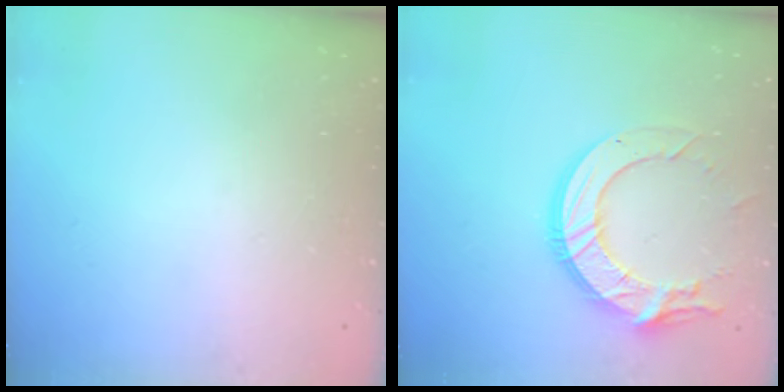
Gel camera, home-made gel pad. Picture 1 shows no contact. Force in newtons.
{"total": 15.3, "press": 15.2, "slide": 1.5}